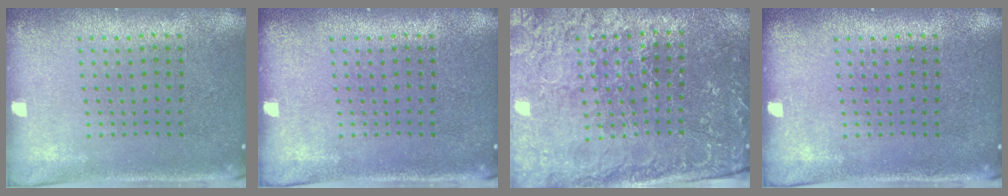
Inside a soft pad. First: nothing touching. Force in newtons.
{"total": 0.0}
{"total": 3.1, "press": 3.1, "slide": 0.4}
{"total": 0.0}